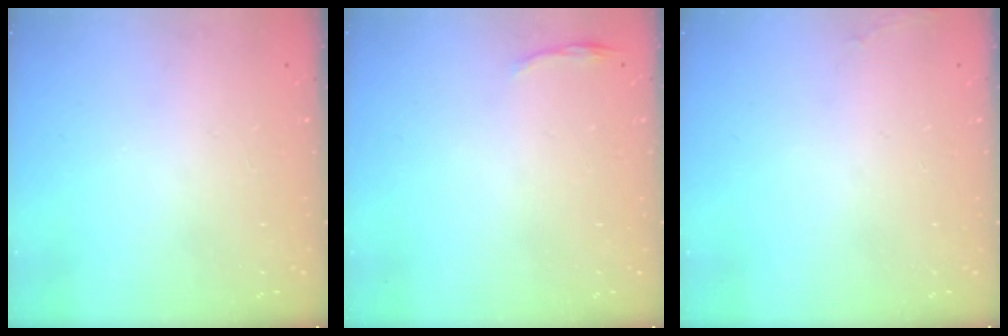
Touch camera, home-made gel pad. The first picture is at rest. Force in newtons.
{"total": 3.6, "press": 3.5, "slide": 0.7}
{"total": 7.0, "press": 4.6, "slide": 5.3}